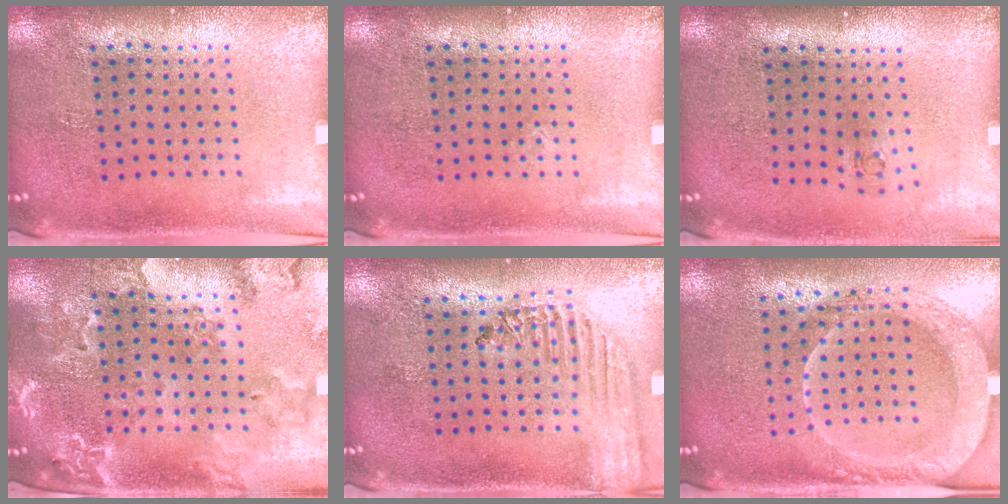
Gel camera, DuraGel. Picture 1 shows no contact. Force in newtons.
{"total": 0.0}
{"total": 0.6, "press": 0.3, "slide": 0.5}
{"total": 1.8, "press": 1.8, "slide": 0.2}
{"total": 1.8, "press": 1.6, "slide": 0.7}
{"total": 2.0, "press": 1.9, "slide": 0.6}